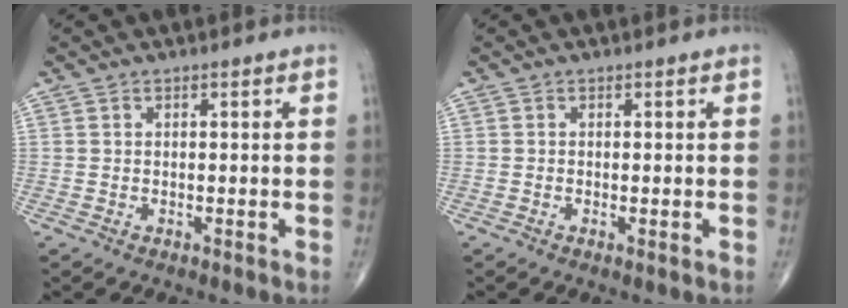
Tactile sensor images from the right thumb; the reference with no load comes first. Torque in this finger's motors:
{"motor_torque": [-0.76, -0.52, 0.24, -0.04, -0.09]}